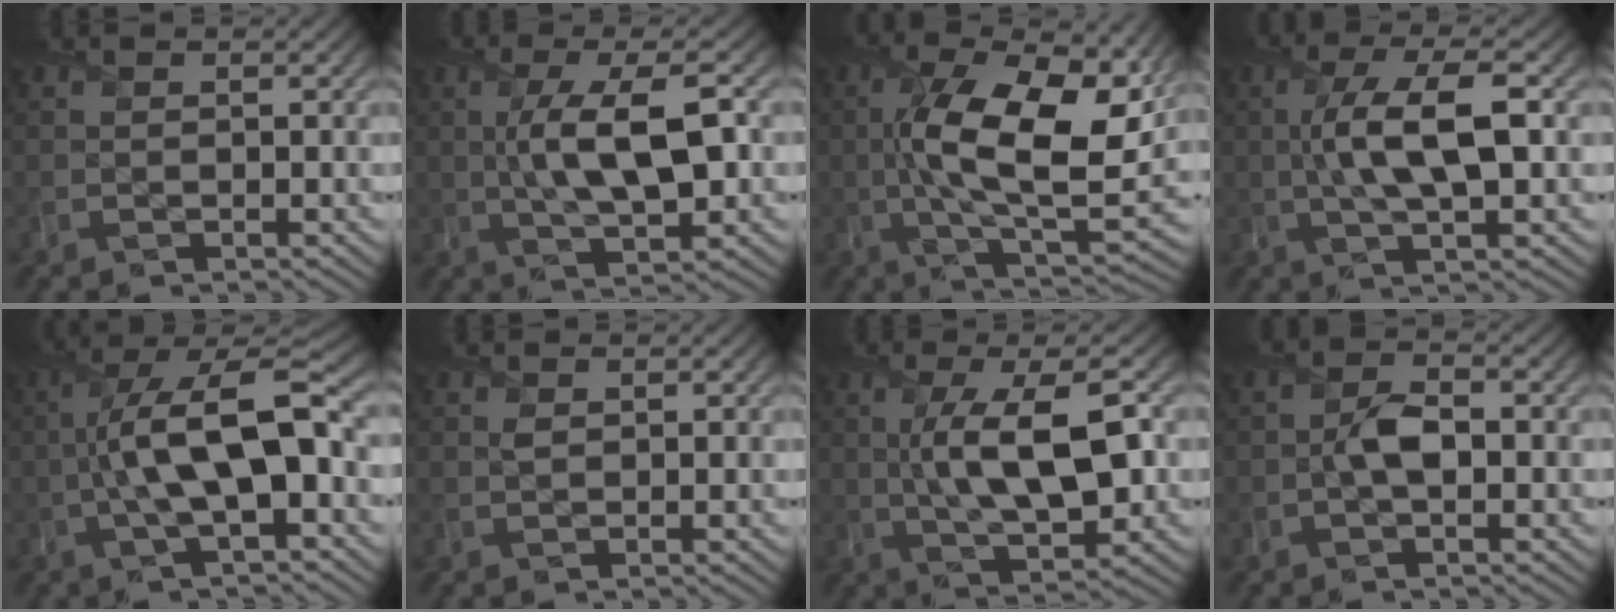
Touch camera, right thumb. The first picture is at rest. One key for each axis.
{"total": 10.2, "fx": 0.2, "fy": 3.7, "fz": 9.5, "tx": -0.170, "ty": 0.005, "tz": 0.001}
{"total": 14.9, "fx": 1.7, "fy": 6.4, "fz": 13.4, "tx": -0.242, "ty": -0.005, "tz": 0.027}
{"total": 8.9, "fx": 0.4, "fy": 2.9, "fz": 8.4, "tx": -0.162, "ty": 0.010, "tz": 0.001}
{"total": 13.0, "fx": -1.2, "fy": 4.8, "fz": 12.0, "tx": -0.230, "ty": 0.005, "tz": -0.026}
{"total": 0.7, "fx": 0.3, "fy": 0.4, "fz": 0.4, "tx": -0.010, "ty": -0.003, "tz": 0.007}
{"total": 11.5, "fx": 0.4, "fy": 4.4, "fz": 10.6, "tx": -0.190, "ty": 0.001, "tz": 0.007}
{"total": 3.4, "fx": -0.6, "fy": 1.7, "fz": 2.9, "tx": -0.054, "ty": 0.005, "tz": -0.015}